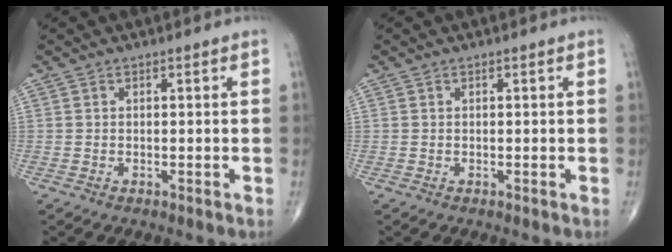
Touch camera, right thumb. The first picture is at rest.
{"total": 0.0}